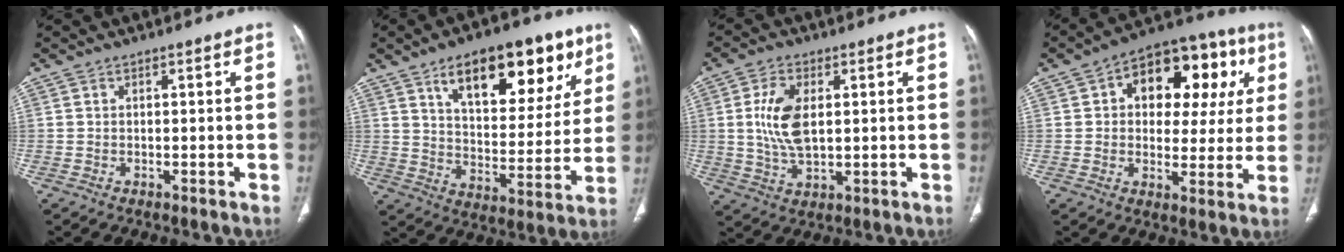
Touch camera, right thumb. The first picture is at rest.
{"total": 22.0, "force": [11.8, 10.6, 15.3], "torque": [-0.172, -0.037, 0.185]}
{"total": 9.2, "force": [1.5, 4.9, 7.6], "torque": [-0.153, -0.007, 0.034]}
{"total": 19.0, "force": [5.6, 11.6, 13.9], "torque": [-0.130, 0.022, 0.074]}